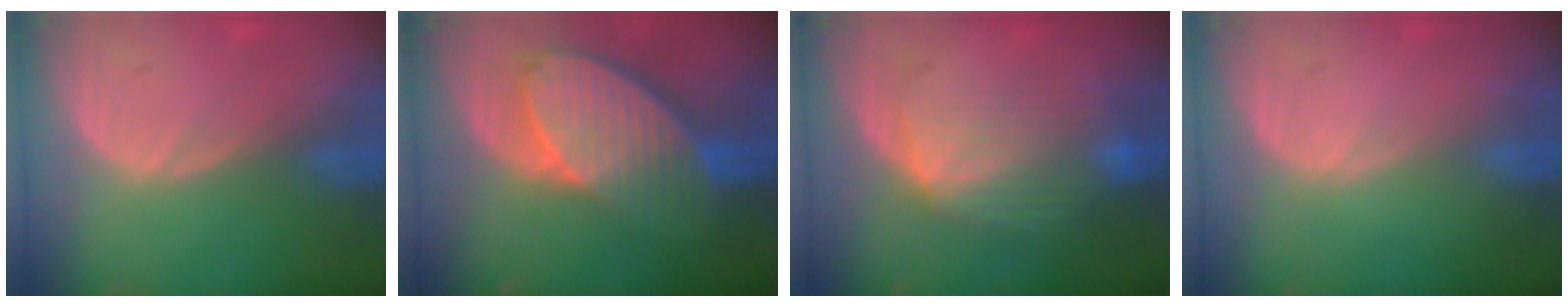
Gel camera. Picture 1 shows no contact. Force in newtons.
{"total": 10.3, "press": 9.0, "slide": 5.0}
{"total": 7.6, "press": 7.4, "slide": 1.9}
{"total": 0.0}